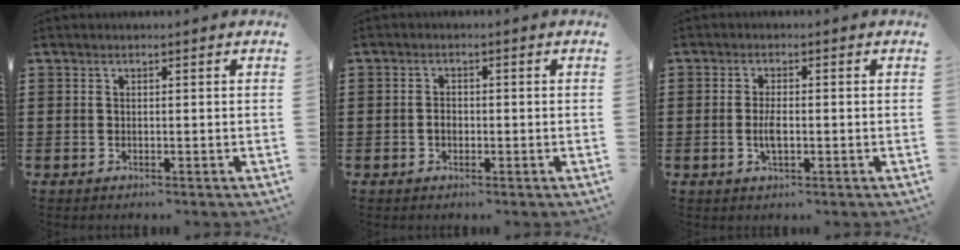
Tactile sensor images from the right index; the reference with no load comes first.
{"total": 1.5, "force": [-0.4, 1.0, 1.1], "torque": [-0.023, 0.001, -0.008]}
{"total": 3.1, "force": [-0.6, 1.0, 2.9], "torque": [-0.060, -0.002, -0.013]}